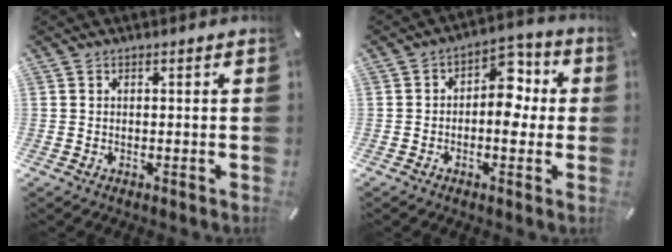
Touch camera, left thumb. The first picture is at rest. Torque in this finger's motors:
{"motor_torque": [1.18, 1.75, 0.36, -0.19, 0.04]}